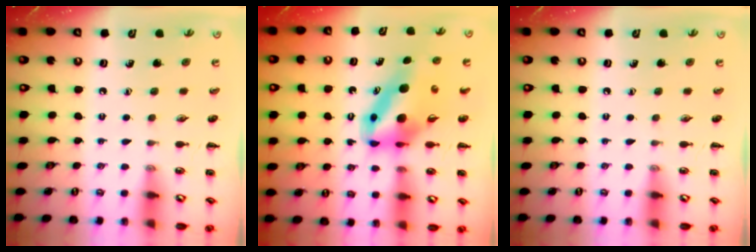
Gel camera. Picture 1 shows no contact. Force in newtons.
{"total": 10.2, "press": 9.7, "slide": 3.0}
{"total": 0.0}